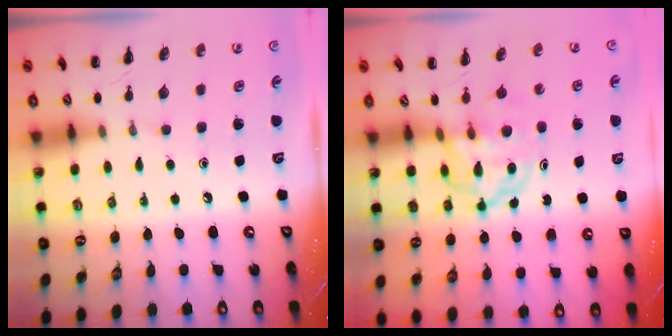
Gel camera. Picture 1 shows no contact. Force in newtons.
{"total": 3.9, "press": 3.9, "slide": 0.4}